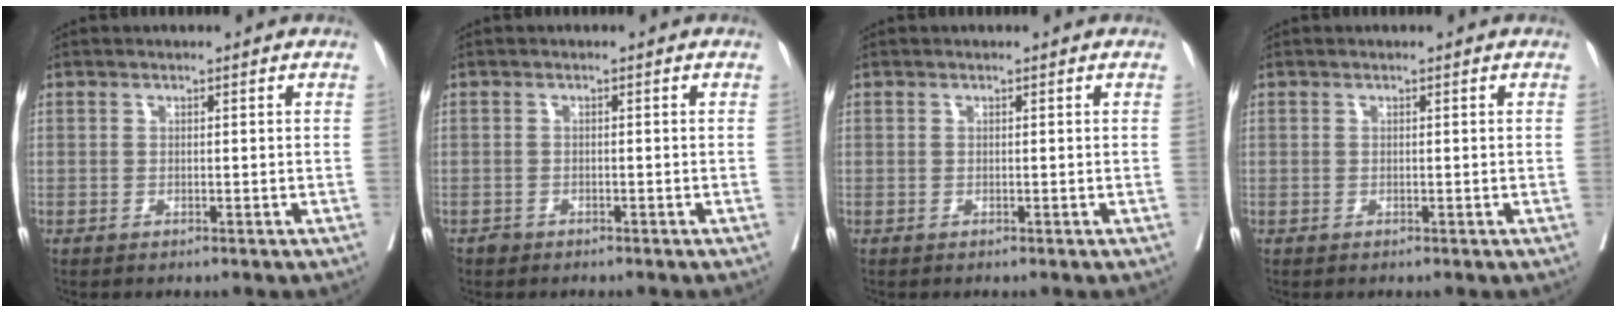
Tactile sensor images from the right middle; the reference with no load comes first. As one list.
[{"total": 0.7, "force": [-0.6, 0.4, 0.0], "torque": [-0.003, 0.002, -0.012]}, {"total": 0.0}, {"total": 0.0}]